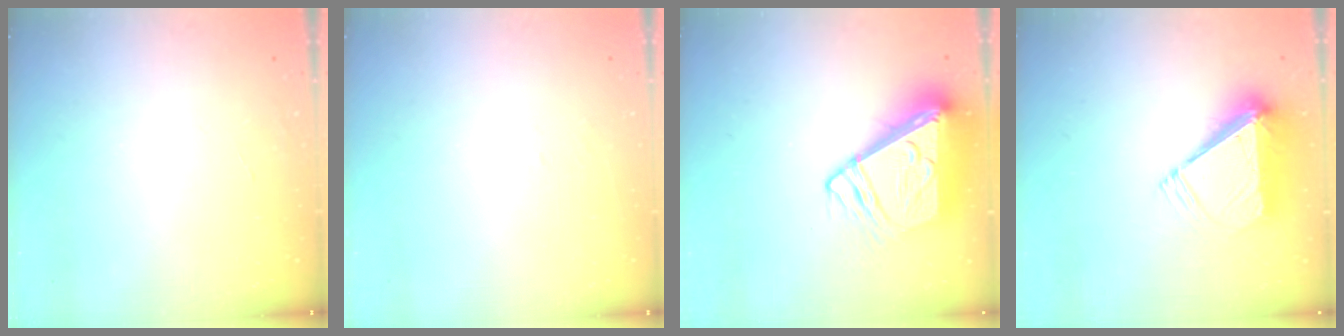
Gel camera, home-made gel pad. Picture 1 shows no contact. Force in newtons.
{"total": 2.7, "press": 2.7, "slide": 0.4}
{"total": 12.6, "press": 12.6, "slide": 1.6}
{"total": 9.3, "press": 9.2, "slide": 1.4}